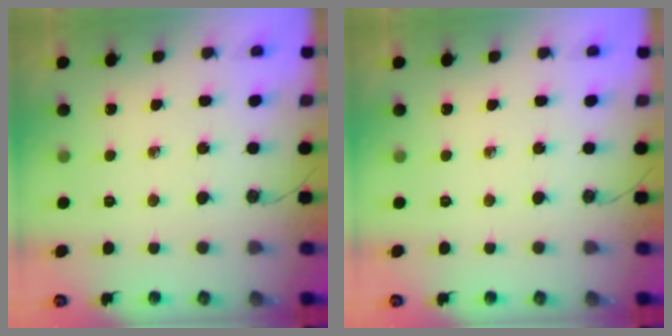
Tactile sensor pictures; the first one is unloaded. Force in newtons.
{"total": 0.0}